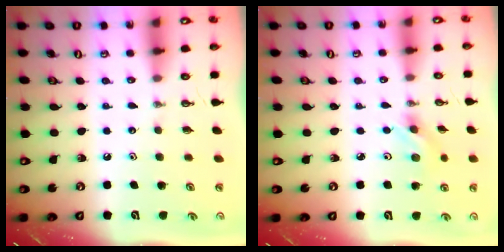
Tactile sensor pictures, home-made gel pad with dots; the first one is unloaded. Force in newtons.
{"total": 3.0, "press": 2.9, "slide": 0.9}